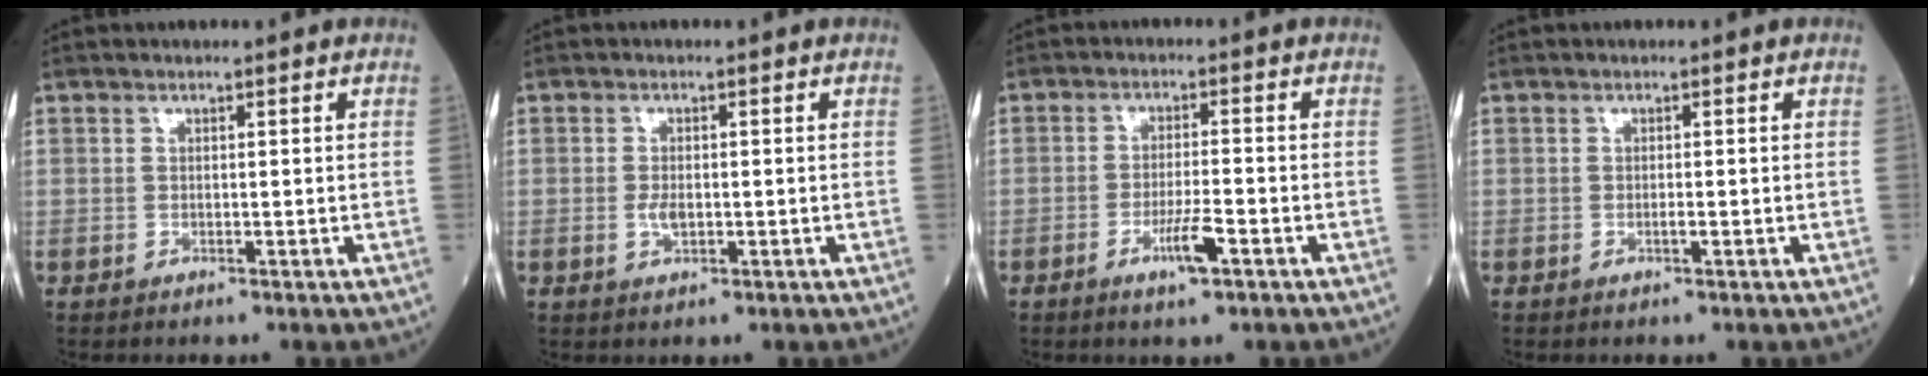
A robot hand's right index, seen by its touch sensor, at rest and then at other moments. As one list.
[{"total": 2.0, "force": [-0.4, 0.9, 1.8], "torque": [-0.040, -0.002, -0.005]}, {"total": 4.6, "force": [-2.4, 0.2, 3.8], "torque": [-0.074, -0.004, -0.045]}, {"total": 0.6, "force": [-0.3, 0.0, 0.6], "torque": [-0.013, 0.001, -0.003]}]